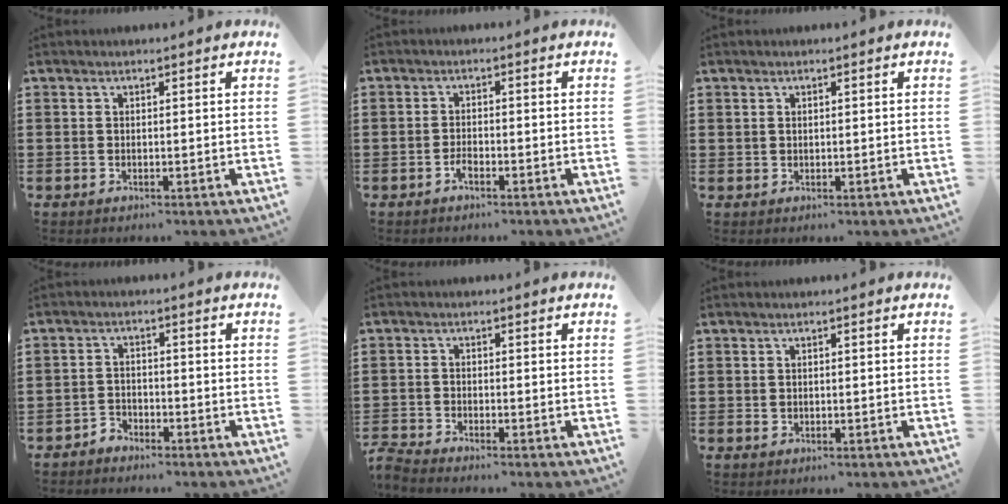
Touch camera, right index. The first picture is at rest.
{"total": 1.7, "force": [-1.1, 0.7, 1.0], "torque": [-0.022, -0.001, -0.021]}
{"total": 0.8, "force": [0.5, 0.6, 0.2], "torque": [-0.005, 0.003, 0.010]}
{"total": 2.2, "force": [-2.1, 0.9, 0.0], "torque": [-0.009, 0.004, -0.045]}
{"total": 2.1, "force": [-2.1, -0.1, 0.2], "torque": [-0.014, -0.003, -0.047]}
{"total": 0.7, "force": [0.0, 0.6, 0.3], "torque": [-0.007, 0.003, 0.000]}